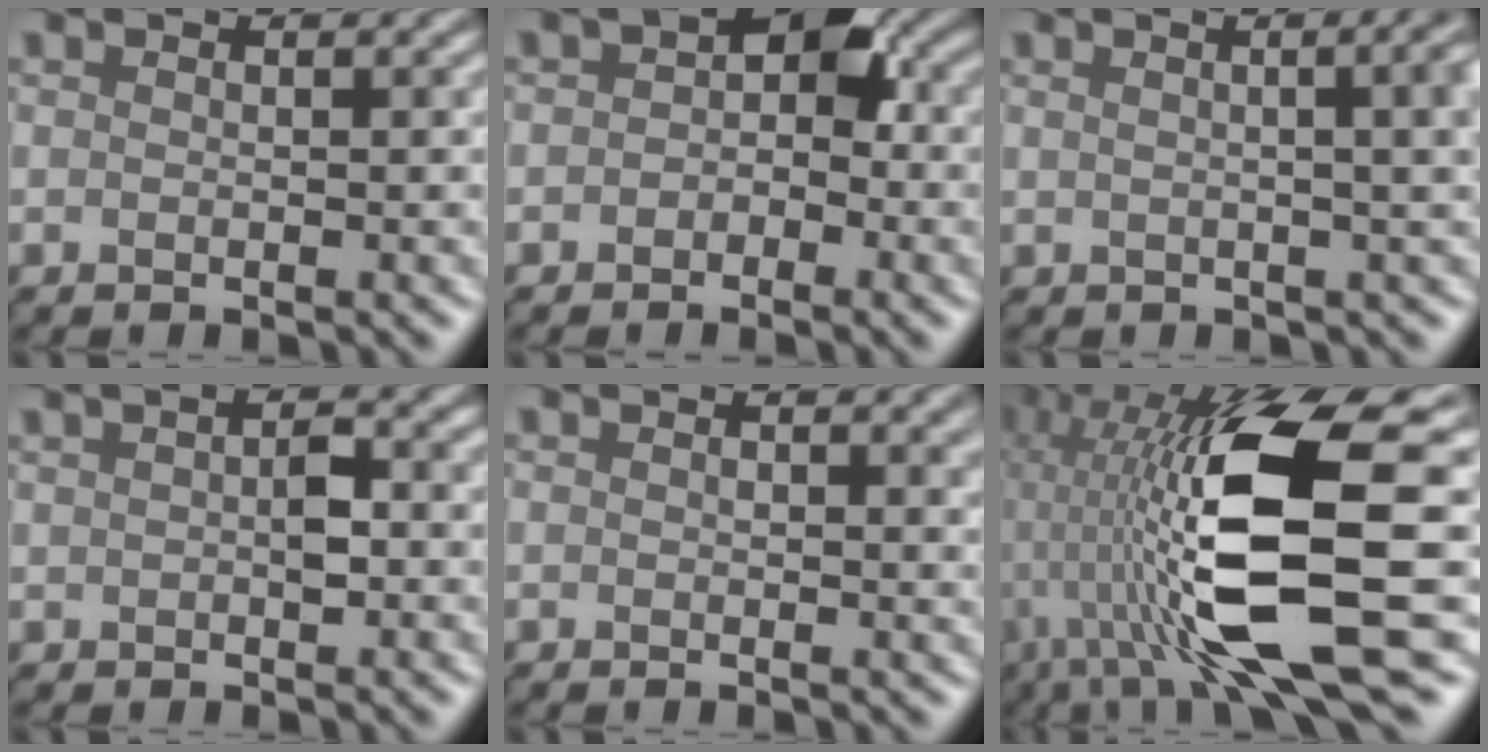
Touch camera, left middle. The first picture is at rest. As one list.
[{"total": 1.0, "force": [-0.2, 0.8, 0.7], "torque": [-0.013, 0.005, -0.013]}, {"total": 6.4, "force": [1.3, 3.3, 5.4], "torque": [-0.013, 0.008, 0.003]}, {"total": 0.9, "force": [0.9, 0.0, 0.2], "torque": [-0.008, 0.000, 0.014]}, {"total": 1.0, "force": [0.8, -0.2, -0.5], "torque": [0.009, -0.008, 0.007]}, {"total": 13.4, "force": [0.4, 4.0, 12.8], "torque": [-0.243, -0.009, 0.011]}]